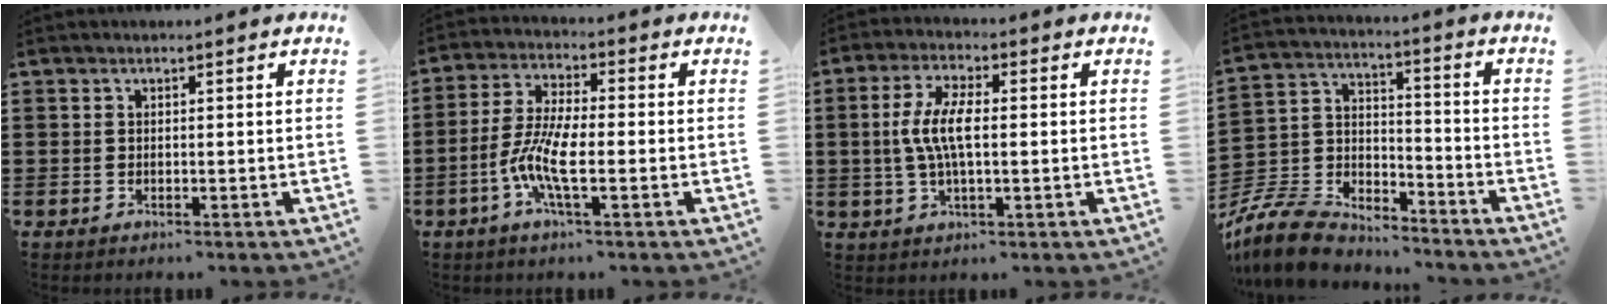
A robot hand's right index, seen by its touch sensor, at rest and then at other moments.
{"total": 7.9, "force": [-2.6, 2.1, 7.2], "torque": [-0.161, -0.012, -0.055]}
{"total": 7.0, "force": [-0.1, 2.3, 6.6], "torque": [-0.147, -0.004, -0.011]}
{"total": 9.8, "force": [-9.0, 2.9, 2.6], "torque": [-0.081, 0.015, -0.186]}